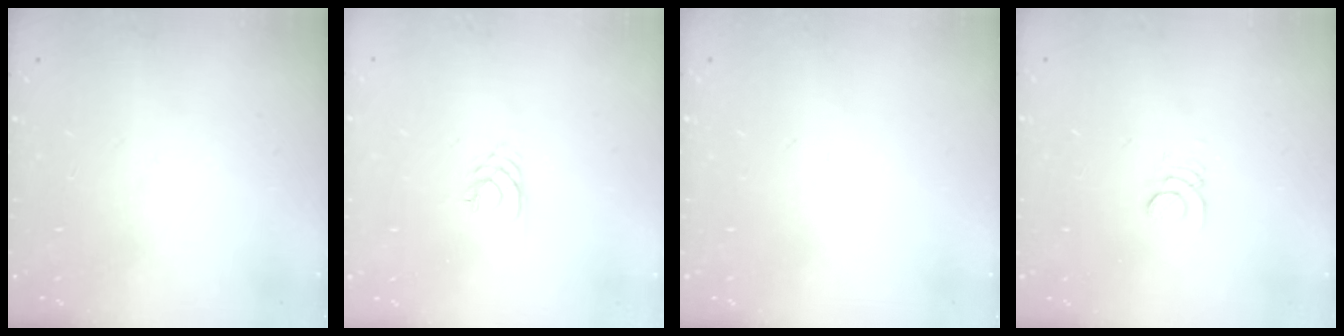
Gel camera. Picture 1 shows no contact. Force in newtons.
{"total": 1.7, "press": 1.7, "slide": 0.2}
{"total": 0.0}
{"total": 1.3, "press": 1.3, "slide": 0.1}